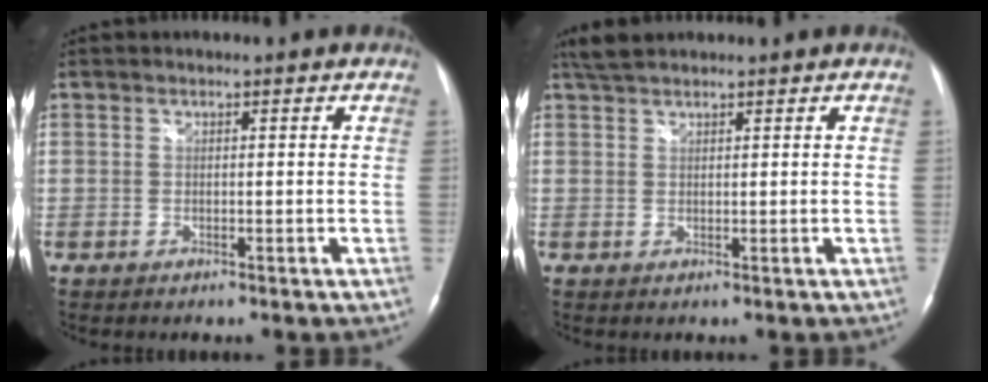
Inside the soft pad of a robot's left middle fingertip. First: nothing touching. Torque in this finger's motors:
{"motor_torque": [0.15, -0.04, -0.08, 0.01]}